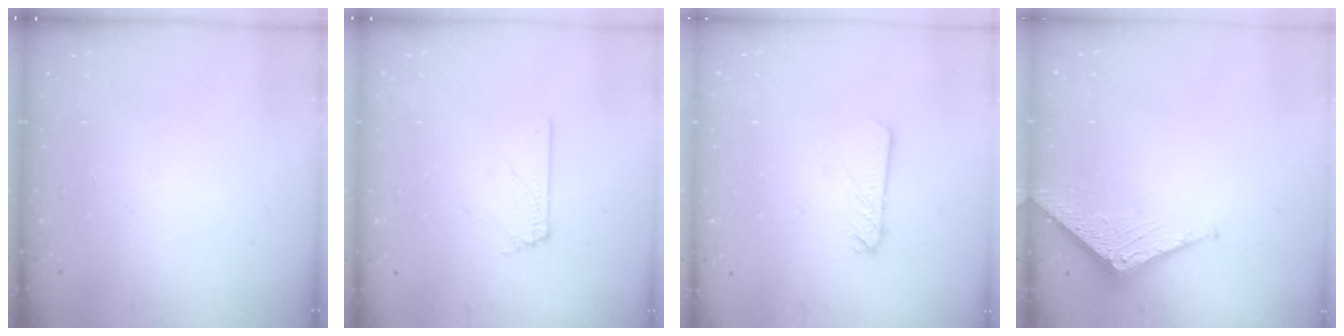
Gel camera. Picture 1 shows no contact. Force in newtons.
{"total": 1.6, "press": 1.6, "slide": 0.2}
{"total": 3.2, "press": 3.2, "slide": 0.2}
{"total": 4.1, "press": 4.1, "slide": 0.4}